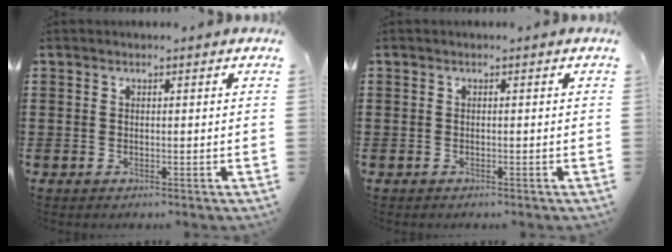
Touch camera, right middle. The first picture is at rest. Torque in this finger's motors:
{"motor_torque": [-1.17, 0.29, -0.02, 0.00]}